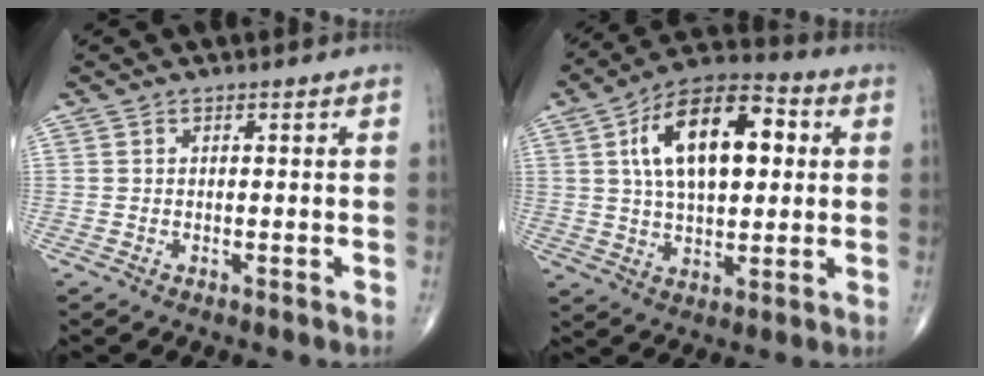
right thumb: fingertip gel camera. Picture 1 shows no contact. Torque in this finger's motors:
{"motor_torque": [-0.15, 0.72, 0.78, 0.16, 0.45]}